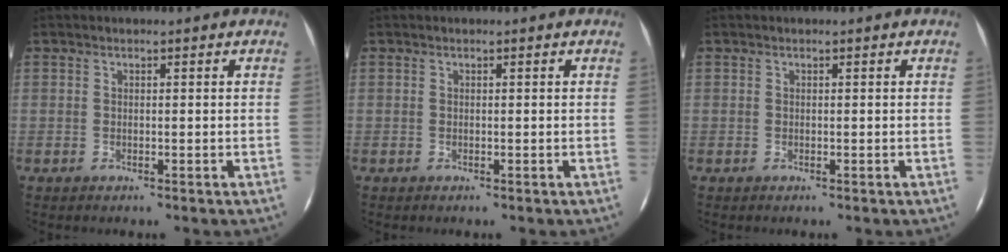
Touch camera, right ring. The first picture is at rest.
{"total": 0.0}
{"total": 0.0}